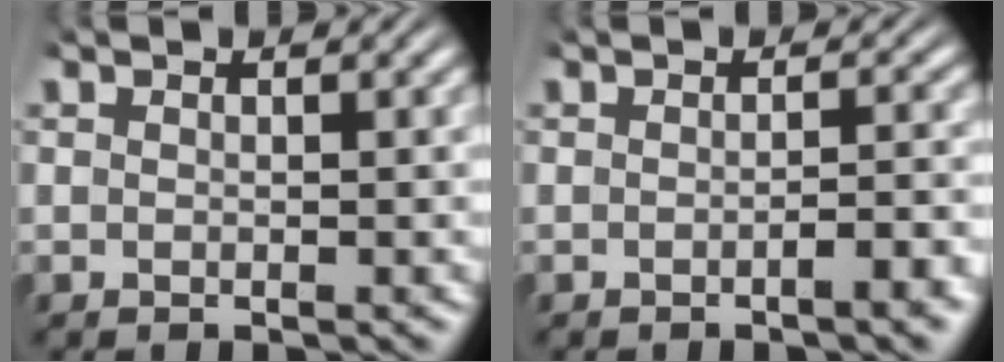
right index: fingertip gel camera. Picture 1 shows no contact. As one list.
[{"total": 1.5, "force": [-1.1, -0.1, 1.0], "torque": [-0.010, 0.006, -0.023]}]